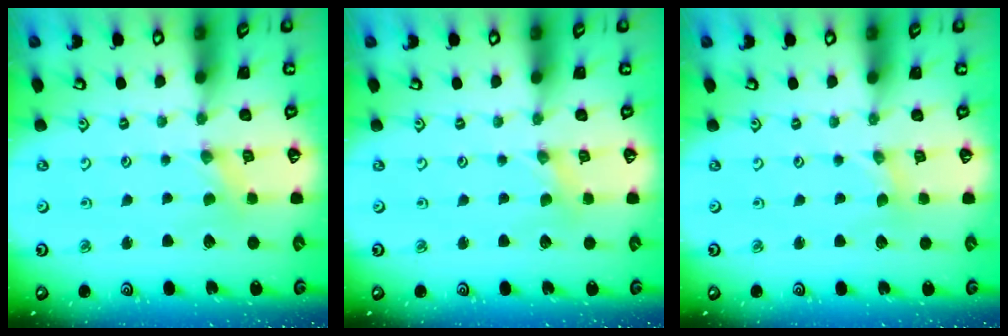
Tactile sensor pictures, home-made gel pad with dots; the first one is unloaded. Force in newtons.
{"total": 0.0}
{"total": 0.0}